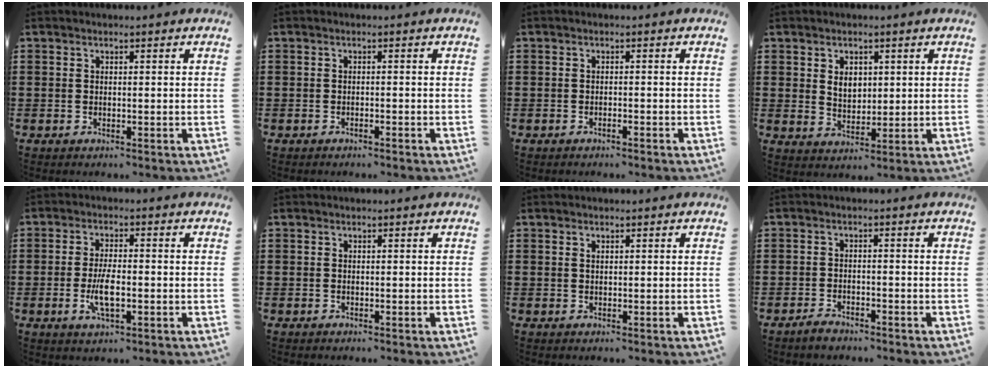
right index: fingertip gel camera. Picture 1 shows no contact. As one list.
[{"total": 0.6, "force": [-0.6, 0.0, 0.2], "torque": [-0.006, -0.002, -0.012]}, {"total": 0.7, "force": [-0.6, -0.1, 0.2], "torque": [-0.008, -0.003, -0.012]}, {"total": 3.5, "force": [1.2, 2.5, 2.1], "torque": [-0.042, 0.006, 0.019]}, {"total": 5.4, "force": [-1.2, 1.7, 4.9], "torque": [-0.105, -0.007, -0.024]}, {"total": 0.0}, {"total": 0.7, "force": [0.4, 0.4, 0.4], "torque": [-0.010, 0.003, 0.009]}, {"total": 1.8, "force": [-1.7, 0.4, 0.3], "torque": [-0.010, 0.002, -0.035]}]